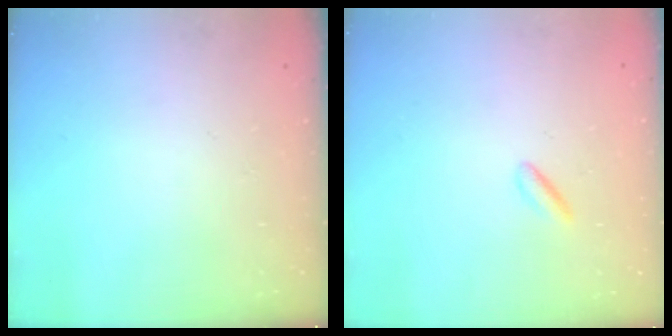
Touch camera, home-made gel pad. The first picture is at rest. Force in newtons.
{"total": 0.8, "press": 0.6, "slide": 0.6}